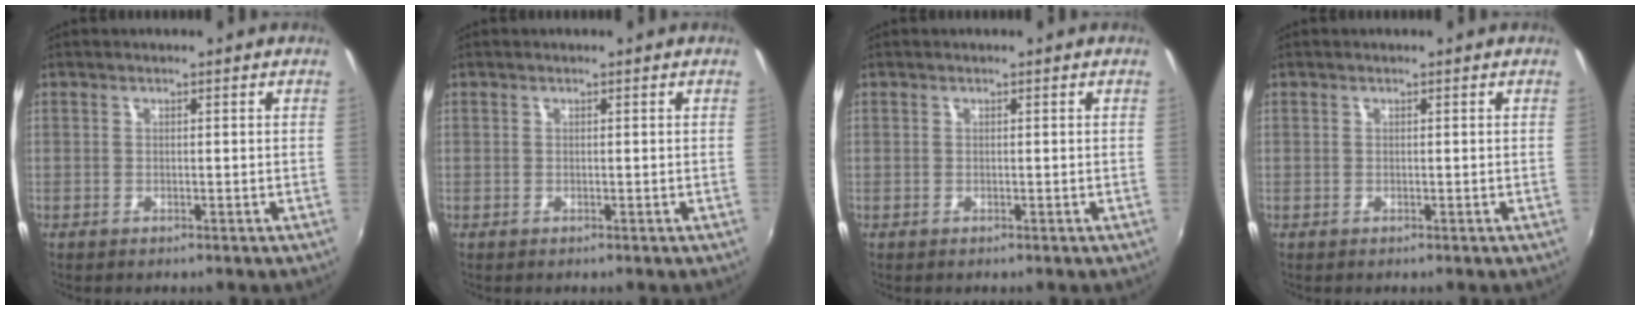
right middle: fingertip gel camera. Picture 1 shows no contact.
{"total": 0.0}
{"total": 0.0}
{"total": 0.0}